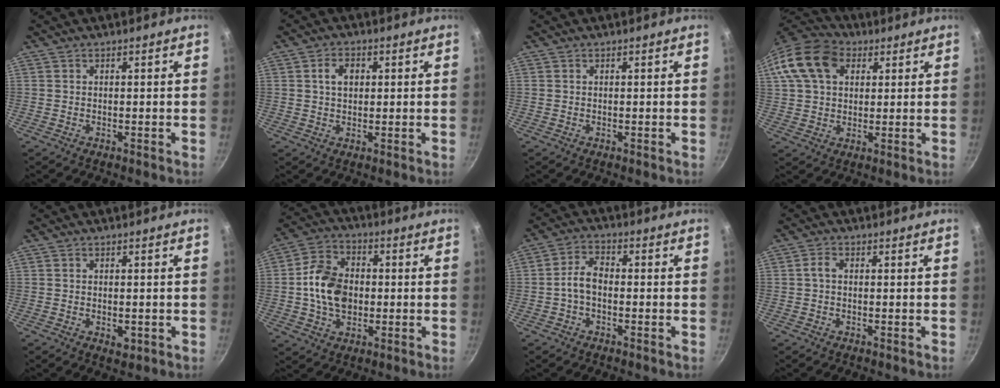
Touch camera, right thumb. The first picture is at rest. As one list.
[{"total": 4.0, "force": [0.9, 2.8, 2.7], "torque": [-0.030, 0.004, 0.014]}, {"total": 0.0}, {"total": 15.1, "force": [5.1, 10.8, 9.3], "torque": [-0.170, 0.021, 0.079]}, {"total": 2.6, "force": [-0.7, 1.5, 2.0], "torque": [-0.030, -0.004, -0.008]}, {"total": 12.3, "force": [-0.3, 8.9, 8.4], "torque": [-0.132, 0.017, -0.015]}, {"total": 5.1, "force": [-1.0, 3.1, 3.9], "torque": [-0.072, 0.026, -0.027]}, {"total": 1.8, "force": [0.0, 1.1, 1.4], "torque": [-0.030, 0.010, -0.003]}]